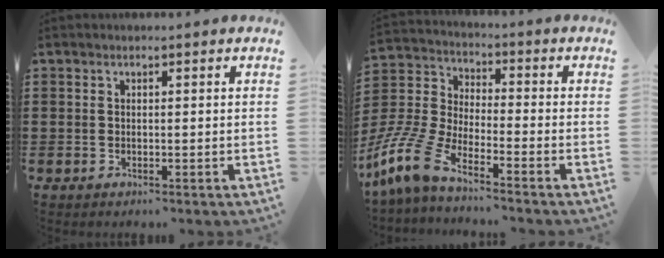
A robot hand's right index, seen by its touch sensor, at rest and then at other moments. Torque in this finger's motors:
{"motor_torque": [0.96, 0.21, 0.69, 0.21]}